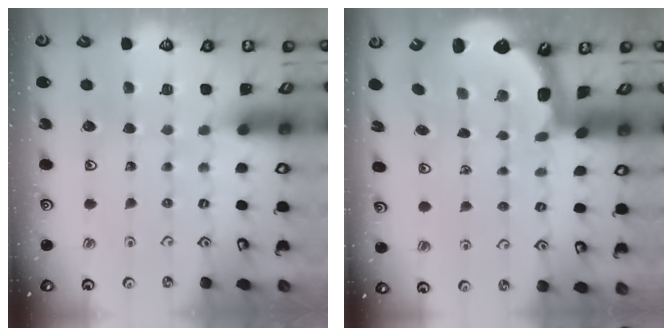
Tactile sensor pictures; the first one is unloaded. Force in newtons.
{"total": 2.7, "press": 1.5, "slide": 2.2}